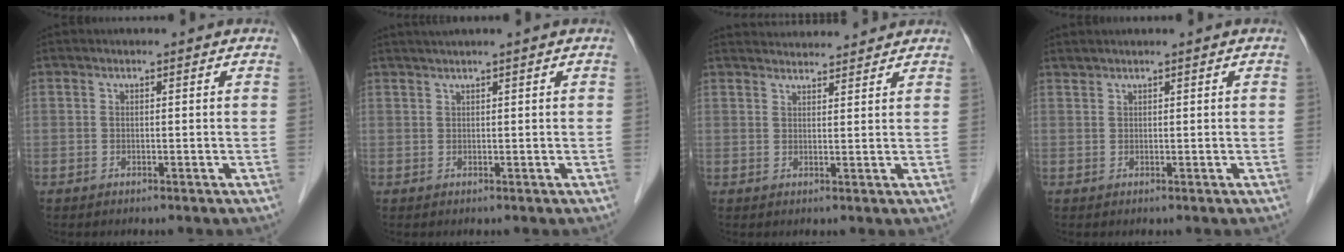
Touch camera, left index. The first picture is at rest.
{"total": 2.6, "force": [2.3, -0.5, 1.1], "torque": [-0.012, 0.026, 0.044]}
{"total": 8.0, "force": [7.9, 1.2, 1.1], "torque": [-0.014, 0.028, 0.104]}
{"total": 1.2, "force": [1.2, 0.0, 0.1], "torque": [-0.005, 0.012, 0.027]}